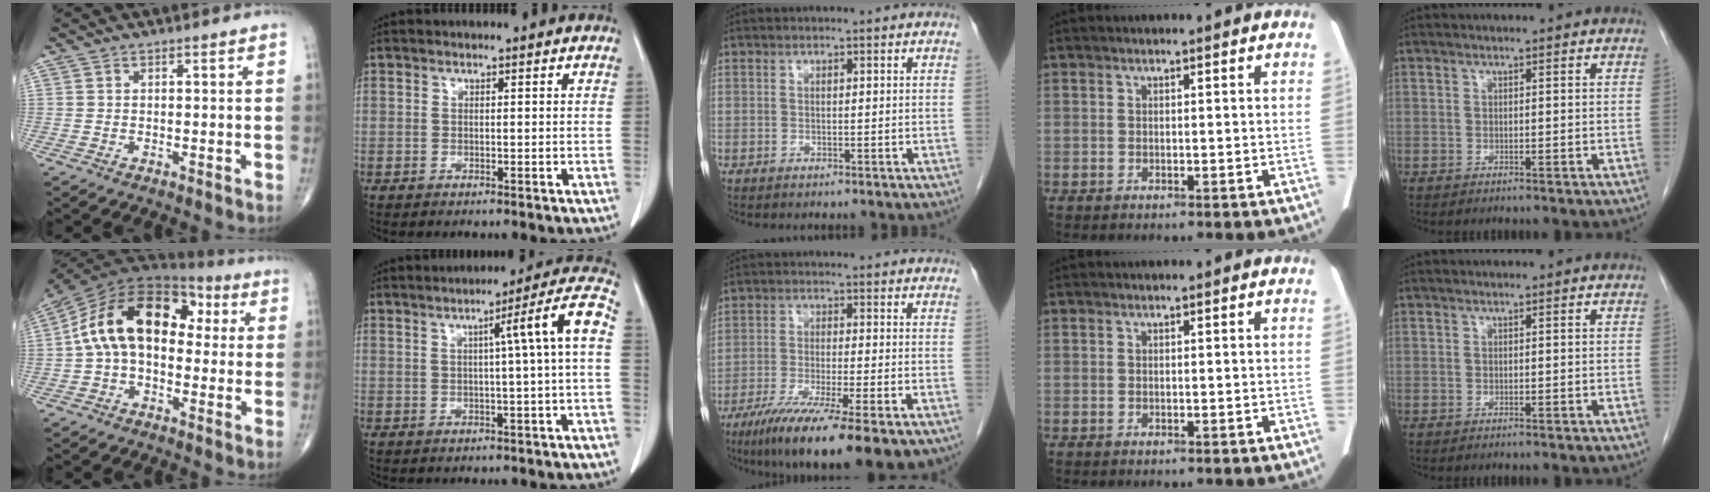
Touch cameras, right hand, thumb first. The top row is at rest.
{"thumb": {"total": 18.1, "force": [2.0, 11.4, 13.9], "torque": [-0.218, 0.051, 0.022]}, "index": {"total": 7.8, "force": [0.5, -1.2, 7.7], "torque": [-0.103, 0.015, 0.007]}, "middle": {"total": 16.0, "force": [-9.9, 2.3, 12.4], "torque": [-0.170, -0.035, -0.156]}}